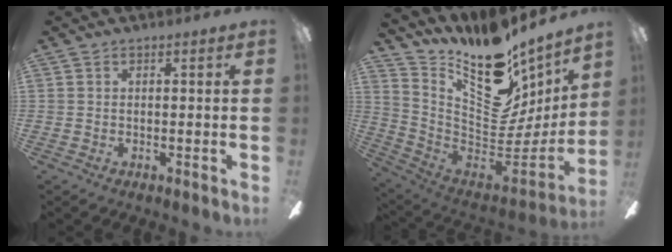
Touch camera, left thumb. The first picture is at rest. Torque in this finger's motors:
{"motor_torque": [0.48, 0.20, 0.78, -1.99, 0.10]}